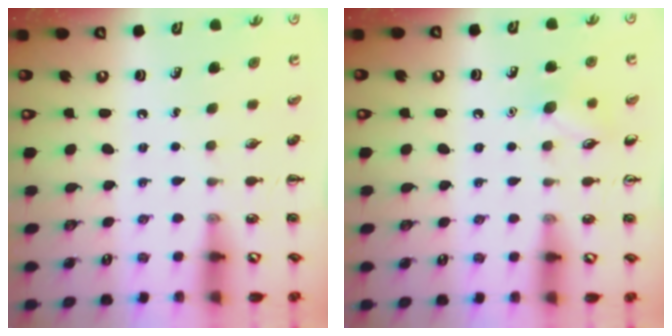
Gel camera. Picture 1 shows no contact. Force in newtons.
{"total": 8.0, "press": 7.8, "slide": 1.9}